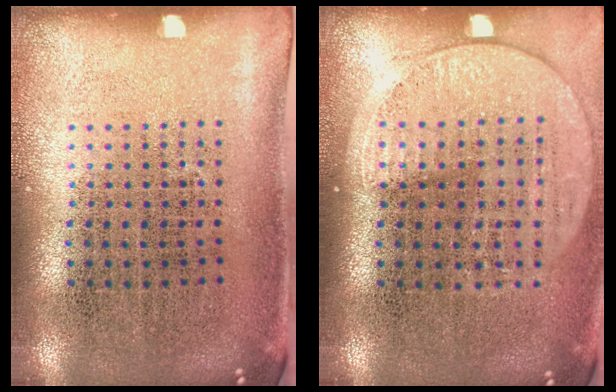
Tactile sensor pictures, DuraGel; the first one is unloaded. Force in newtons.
{"total": 1.5, "press": 1.4, "slide": 0.5}